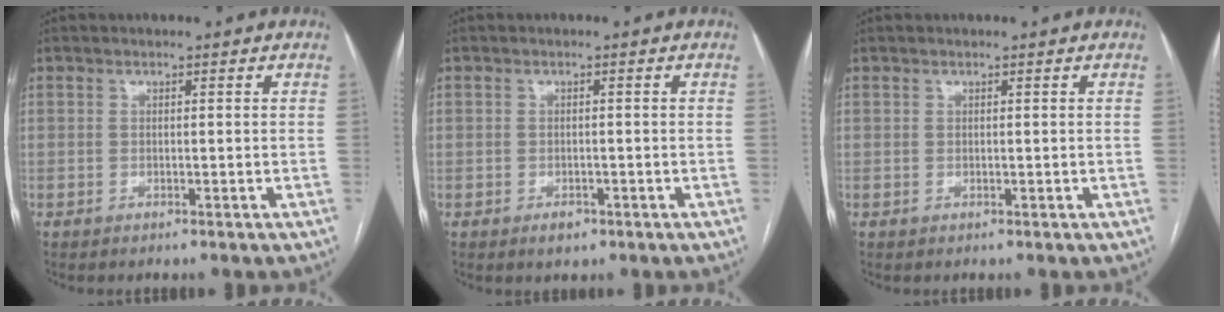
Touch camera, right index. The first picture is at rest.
{"total": 1.8, "force": [-1.0, 1.3, 0.8], "torque": [-0.010, 0.002, -0.010]}
{"total": 0.0}